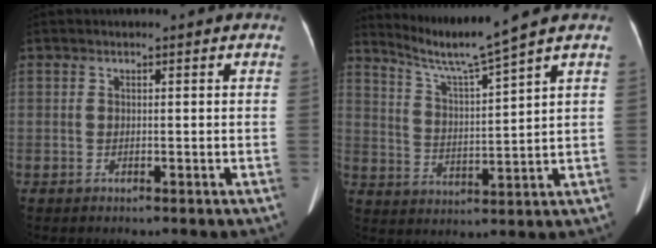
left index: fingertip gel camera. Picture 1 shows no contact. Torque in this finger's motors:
{"motor_torque": [0.26, -0.75, -0.02, 0.02]}